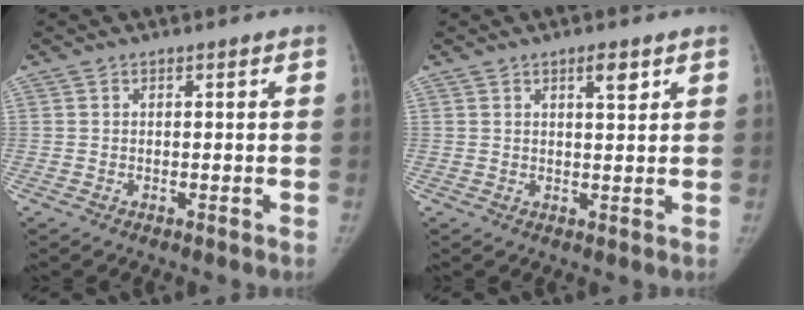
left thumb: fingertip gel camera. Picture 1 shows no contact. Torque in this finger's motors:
{"motor_torque": [0.22, -0.35, 0.48, -0.36, 0.14]}